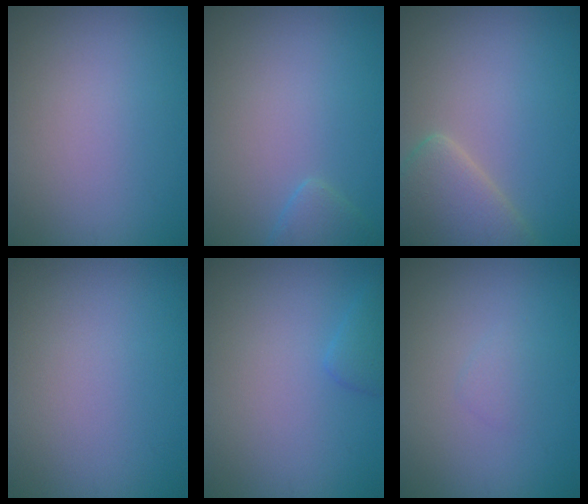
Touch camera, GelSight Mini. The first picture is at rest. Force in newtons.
{"total": 1.7, "press": 1.7, "slide": 0.2}
{"total": 5.0, "press": 5.0, "slide": 0.4}
{"total": 0.0}
{"total": 1.4, "press": 1.4, "slide": 0.1}
{"total": 0.7, "press": 0.7, "slide": 0.1}